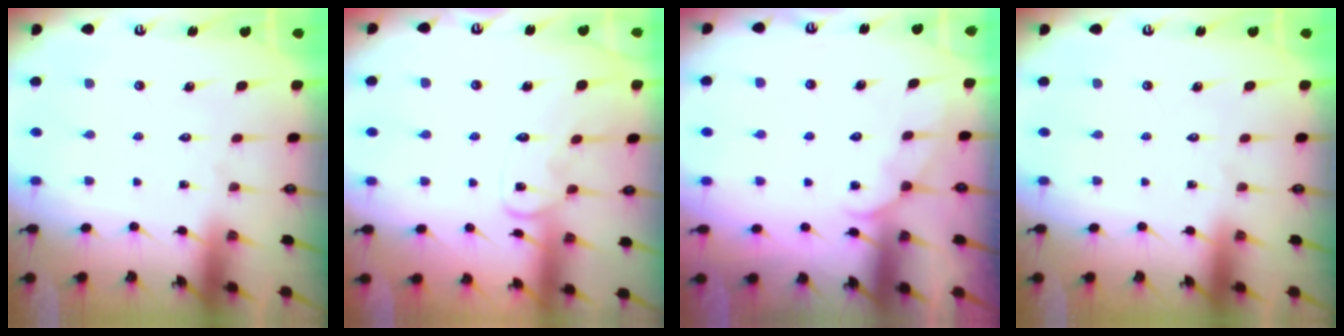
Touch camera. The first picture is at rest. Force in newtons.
{"total": 9.6, "press": 9.6, "slide": 0.1}
{"total": 5.1, "press": 5.0, "slide": 0.4}
{"total": 0.0}